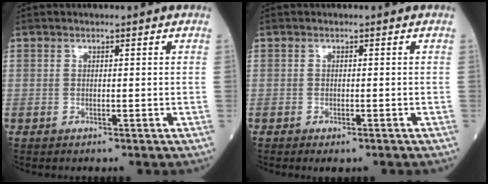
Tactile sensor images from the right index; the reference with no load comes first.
{"total": 1.5, "force": [-1.0, 0.4, 1.0], "torque": [-0.011, -0.003, -0.010]}